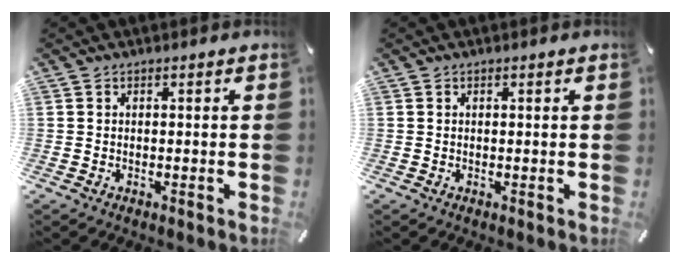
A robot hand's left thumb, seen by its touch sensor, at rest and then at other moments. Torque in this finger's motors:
{"motor_torque": [0.06, 0.22, 0.06, -0.15, 0.02]}